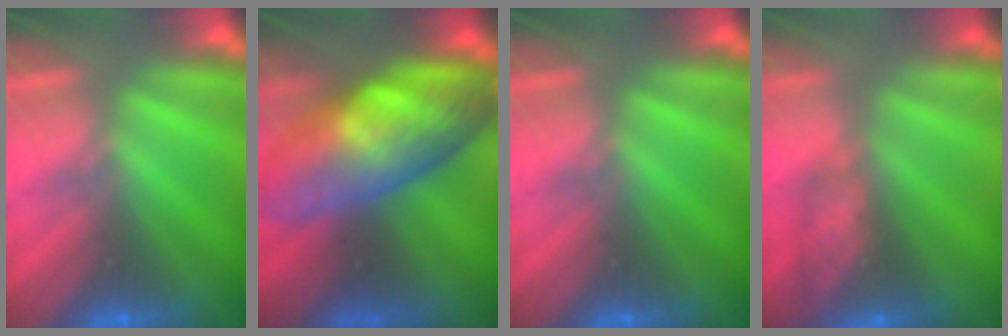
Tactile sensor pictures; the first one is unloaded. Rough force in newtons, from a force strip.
{"total": 9.1}
{"total": 0.0}
{"total": 10.8}